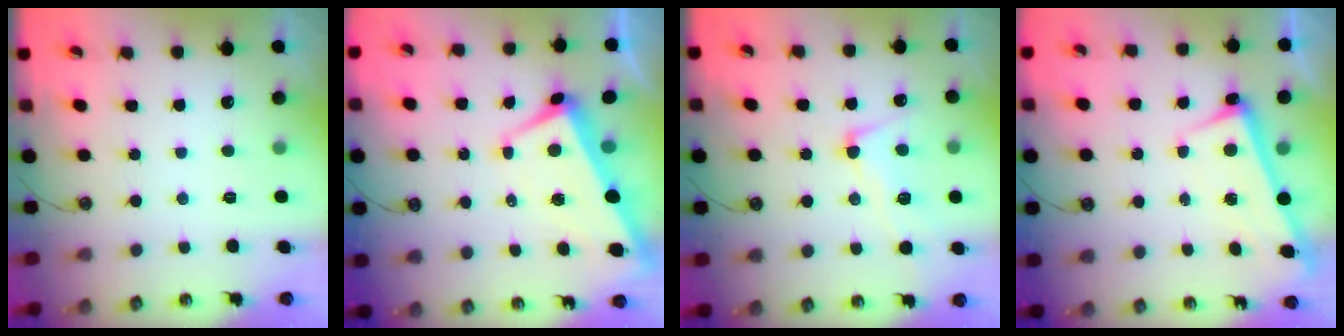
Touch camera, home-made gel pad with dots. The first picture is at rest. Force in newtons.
{"total": 1.2, "press": 0.6, "slide": 1.0}
{"total": 3.9, "press": 3.7, "slide": 1.2}
{"total": 2.9, "press": 2.8, "slide": 0.4}